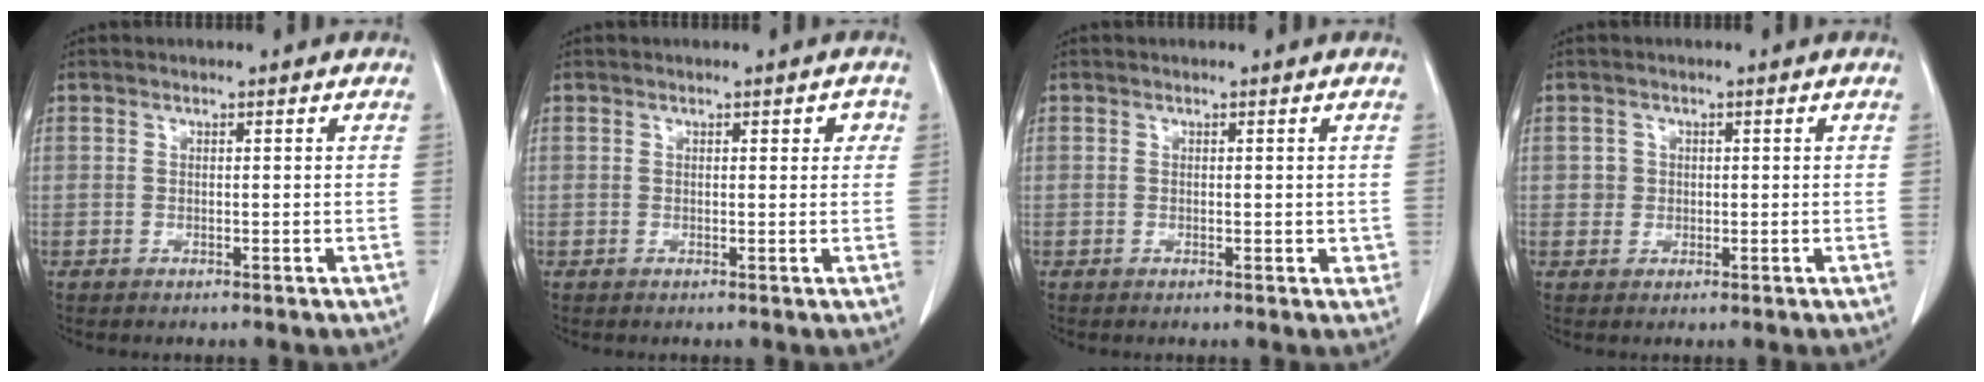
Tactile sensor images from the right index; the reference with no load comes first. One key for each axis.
{"total": 1.7, "fx": 0.6, "fy": 0.9, "fz": 1.4, "tx": -0.010, "ty": 0.008, "tz": 0.006}
{"total": 1.4, "fx": 0.0, "fy": 0.8, "fz": 1.2, "tx": -0.010, "ty": -0.002, "tz": 0.003}
{"total": 1.7, "fx": 0.2, "fy": 1.7, "fz": 0.3, "tx": 0.001, "ty": 0.003, "tz": 0.003}